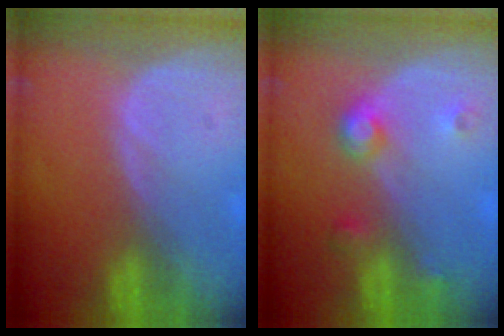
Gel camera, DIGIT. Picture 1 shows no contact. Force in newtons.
{"total": 3.8, "press": 3.5, "slide": 1.5}